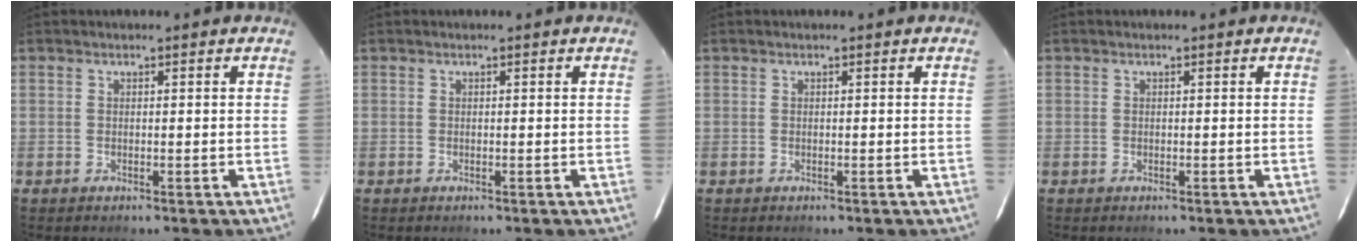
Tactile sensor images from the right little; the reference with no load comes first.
{"total": 0.0}
{"total": 0.0}
{"total": 0.0}